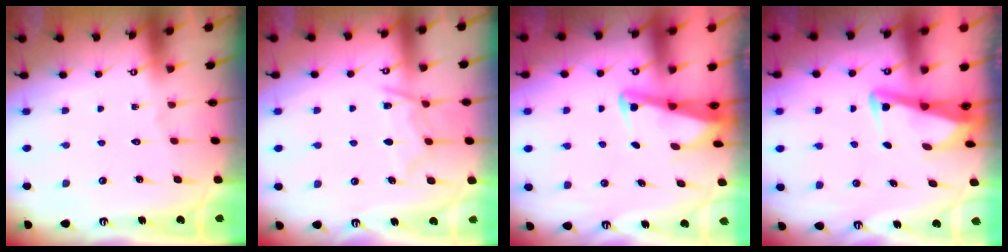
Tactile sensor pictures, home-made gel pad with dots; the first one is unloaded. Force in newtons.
{"total": 8.9, "press": 8.9, "slide": 0.9}
{"total": 2.5, "press": 2.5, "slide": 0.2}
{"total": 3.5, "press": 3.4, "slide": 0.8}